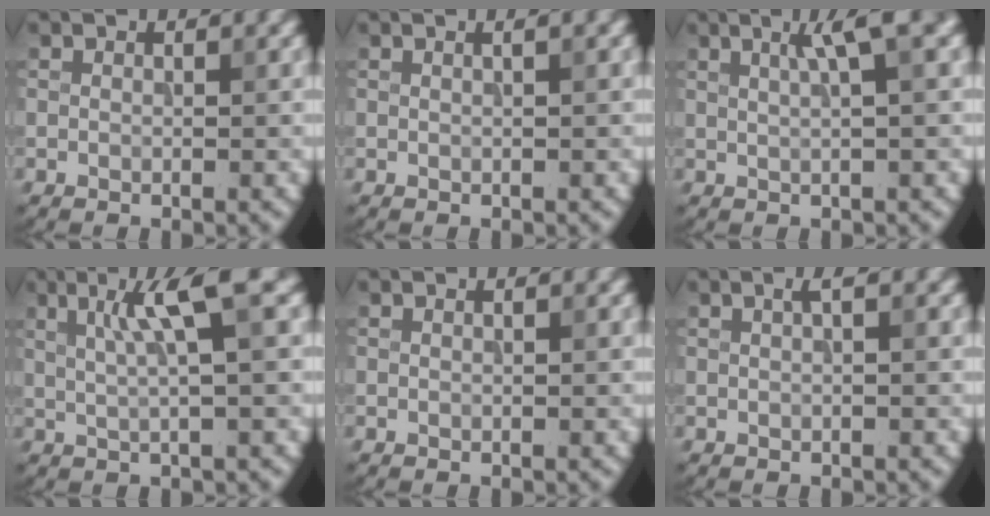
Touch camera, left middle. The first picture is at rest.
{"total": 1.3, "force": [0.5, 0.4, 1.1], "torque": [-0.012, 0.004, -0.002]}
{"total": 3.4, "force": [1.5, 0.4, 3.0], "torque": [-0.039, 0.008, 0.023]}
{"total": 4.8, "force": [1.7, 0.5, 4.5], "torque": [-0.073, 0.004, 0.030]}
{"total": 0.0}
{"total": 1.0, "force": [0.4, 0.2, 0.9], "torque": [-0.016, 0.006, 0.005]}